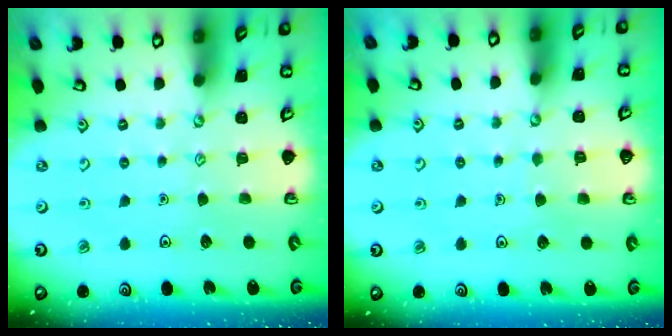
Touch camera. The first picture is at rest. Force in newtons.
{"total": 3.6, "press": 3.6, "slide": 0.4}